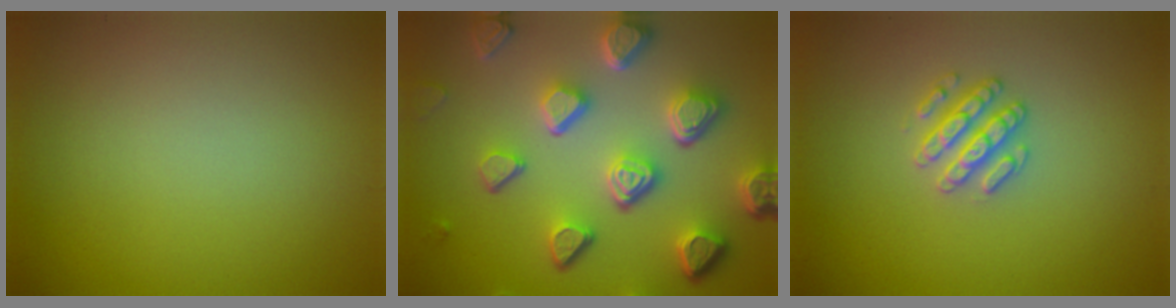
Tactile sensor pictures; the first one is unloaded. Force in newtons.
{"total": 7.5, "press": 5.6, "slide": 5.0}
{"total": 2.5, "press": 2.5, "slide": 0.4}